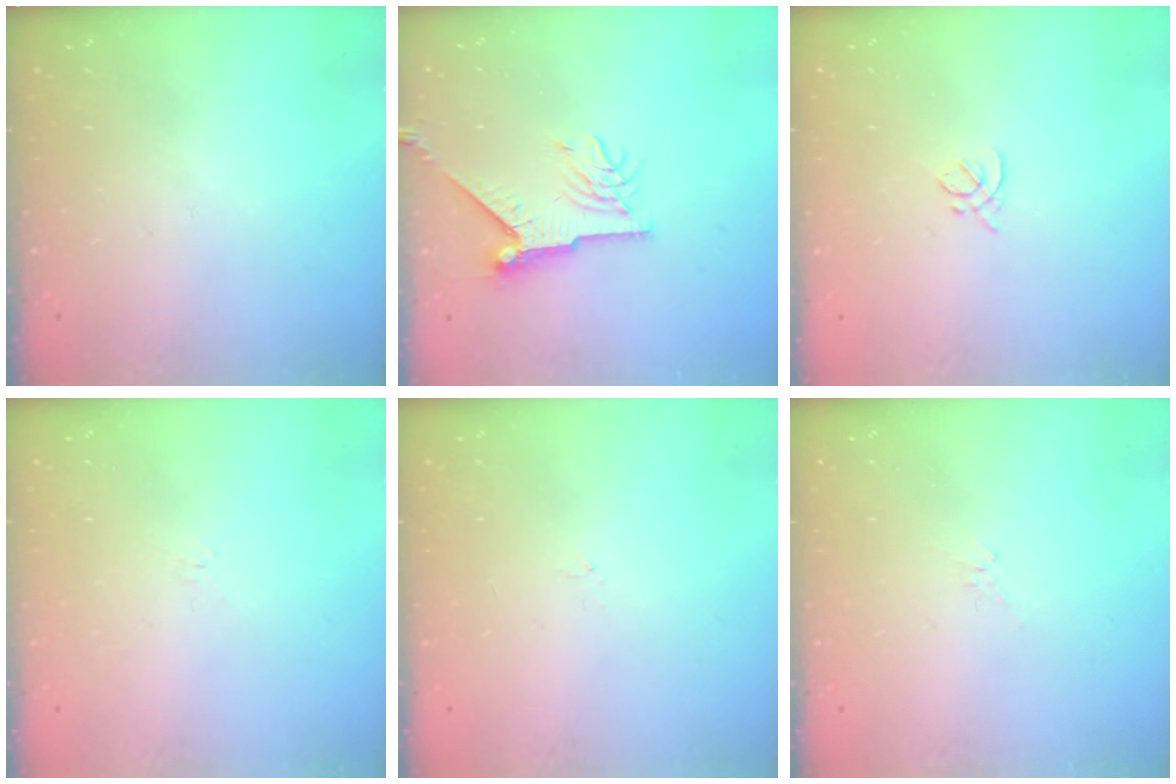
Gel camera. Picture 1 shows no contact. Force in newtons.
{"total": 9.2, "press": 9.2, "slide": 0.2}
{"total": 2.0, "press": 1.9, "slide": 0.7}
{"total": 2.6, "press": 2.5, "slide": 0.6}
{"total": 0.0}
{"total": 2.1, "press": 2.0, "slide": 0.6}